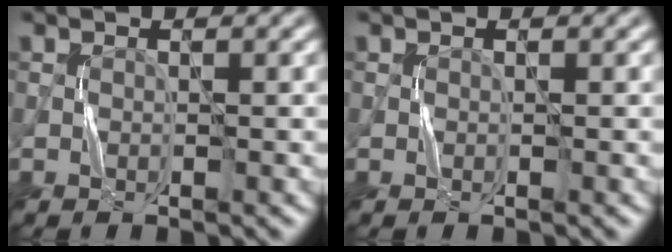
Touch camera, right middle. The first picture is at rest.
{"total": 0.0}